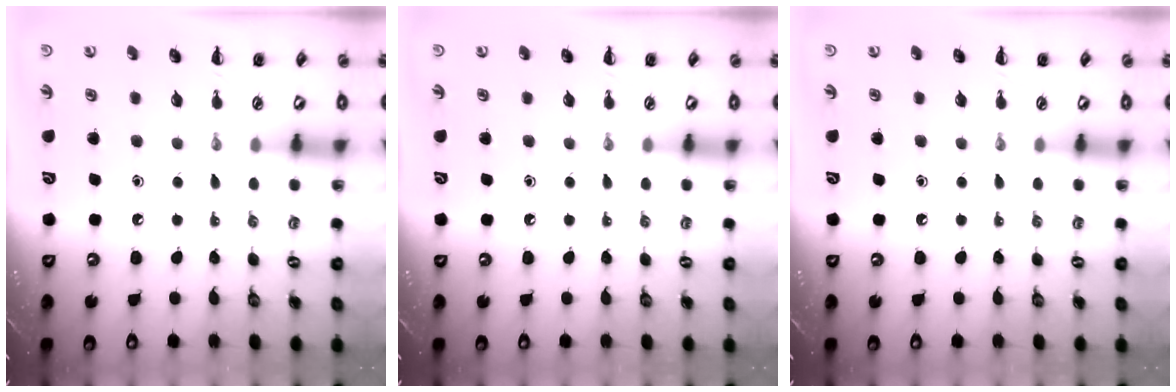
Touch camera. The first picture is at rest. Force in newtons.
{"total": 0.5, "press": 0.1, "slide": 0.5}
{"total": 0.5, "press": 0.1, "slide": 0.5}